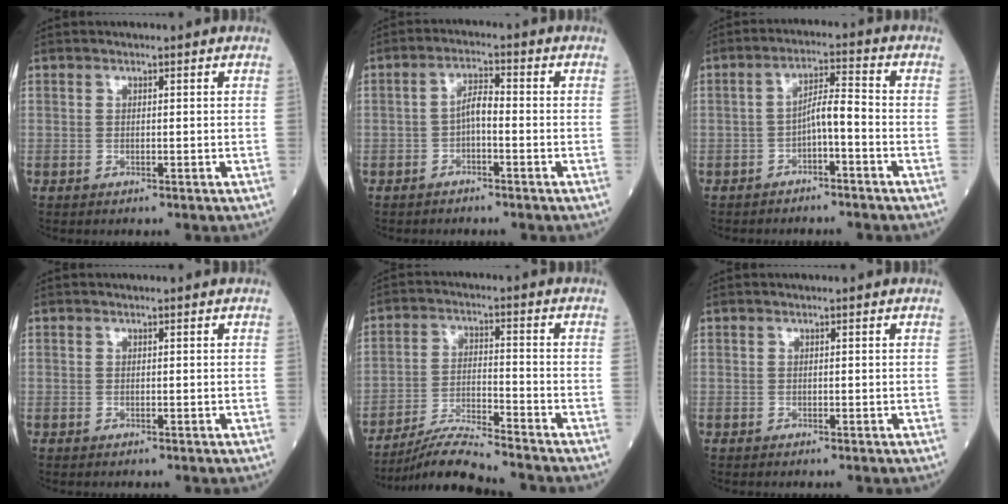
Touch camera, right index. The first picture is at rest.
{"total": 3.1, "force": [-1.0, 1.0, 2.8], "torque": [-0.049, 0.010, -0.020]}
{"total": 4.2, "force": [-1.8, 0.6, 3.7], "torque": [-0.064, 0.016, -0.029]}
{"total": 0.0}
{"total": 8.5, "force": [-8.0, -0.8, 2.9], "torque": [-0.057, -0.016, -0.145]}
{"total": 0.0}